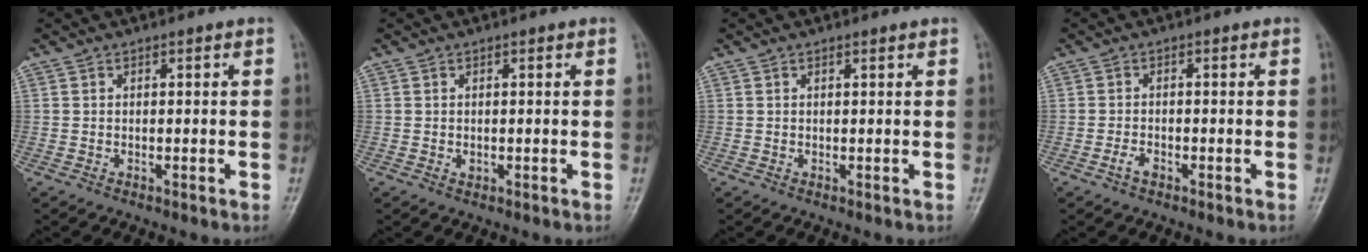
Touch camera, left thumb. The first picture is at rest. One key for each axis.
{"total": 0.7, "fx": 0.0, "fy": 0.6, "fz": 0.4, "tx": -0.005, "ty": -0.001, "tz": 0.001}
{"total": 0.5, "fx": 0.4, "fy": 0.0, "fz": 0.3, "tx": -0.010, "ty": -0.002, "tz": 0.007}
{"total": 1.7, "fx": -1.0, "fy": 0.9, "fz": 1.0, "tx": -0.021, "ty": 0.006, "tz": -0.021}